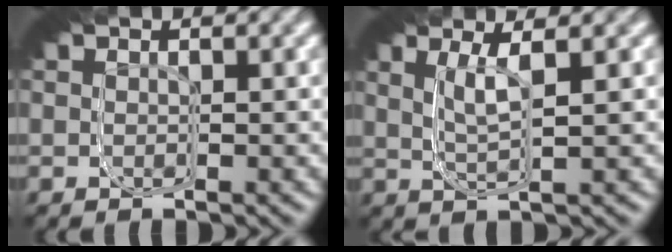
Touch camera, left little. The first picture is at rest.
{"total": 3.4, "force": [2.0, 0.1, 2.8], "torque": [-0.058, 0.026, 0.018]}